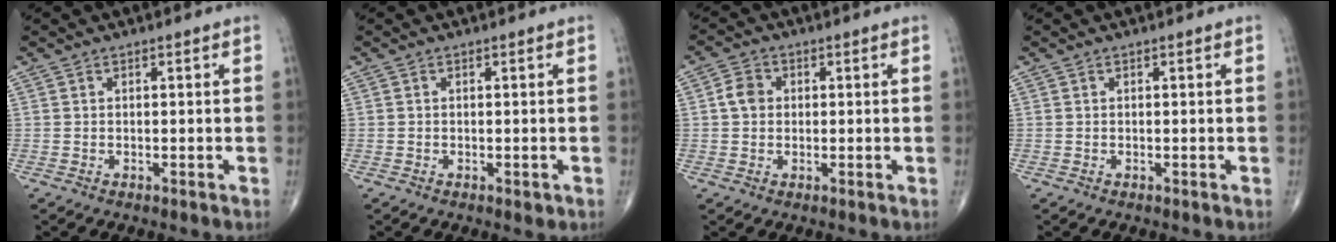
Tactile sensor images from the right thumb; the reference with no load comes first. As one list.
[{"total": 1.0, "force": [-0.4, 0.5, 0.7], "torque": [-0.007, -0.002, -0.005]}, {"total": 3.7, "force": [0.4, 3.1, 2.0], "torque": [-0.028, 0.007, 0.001]}, {"total": 0.0}]